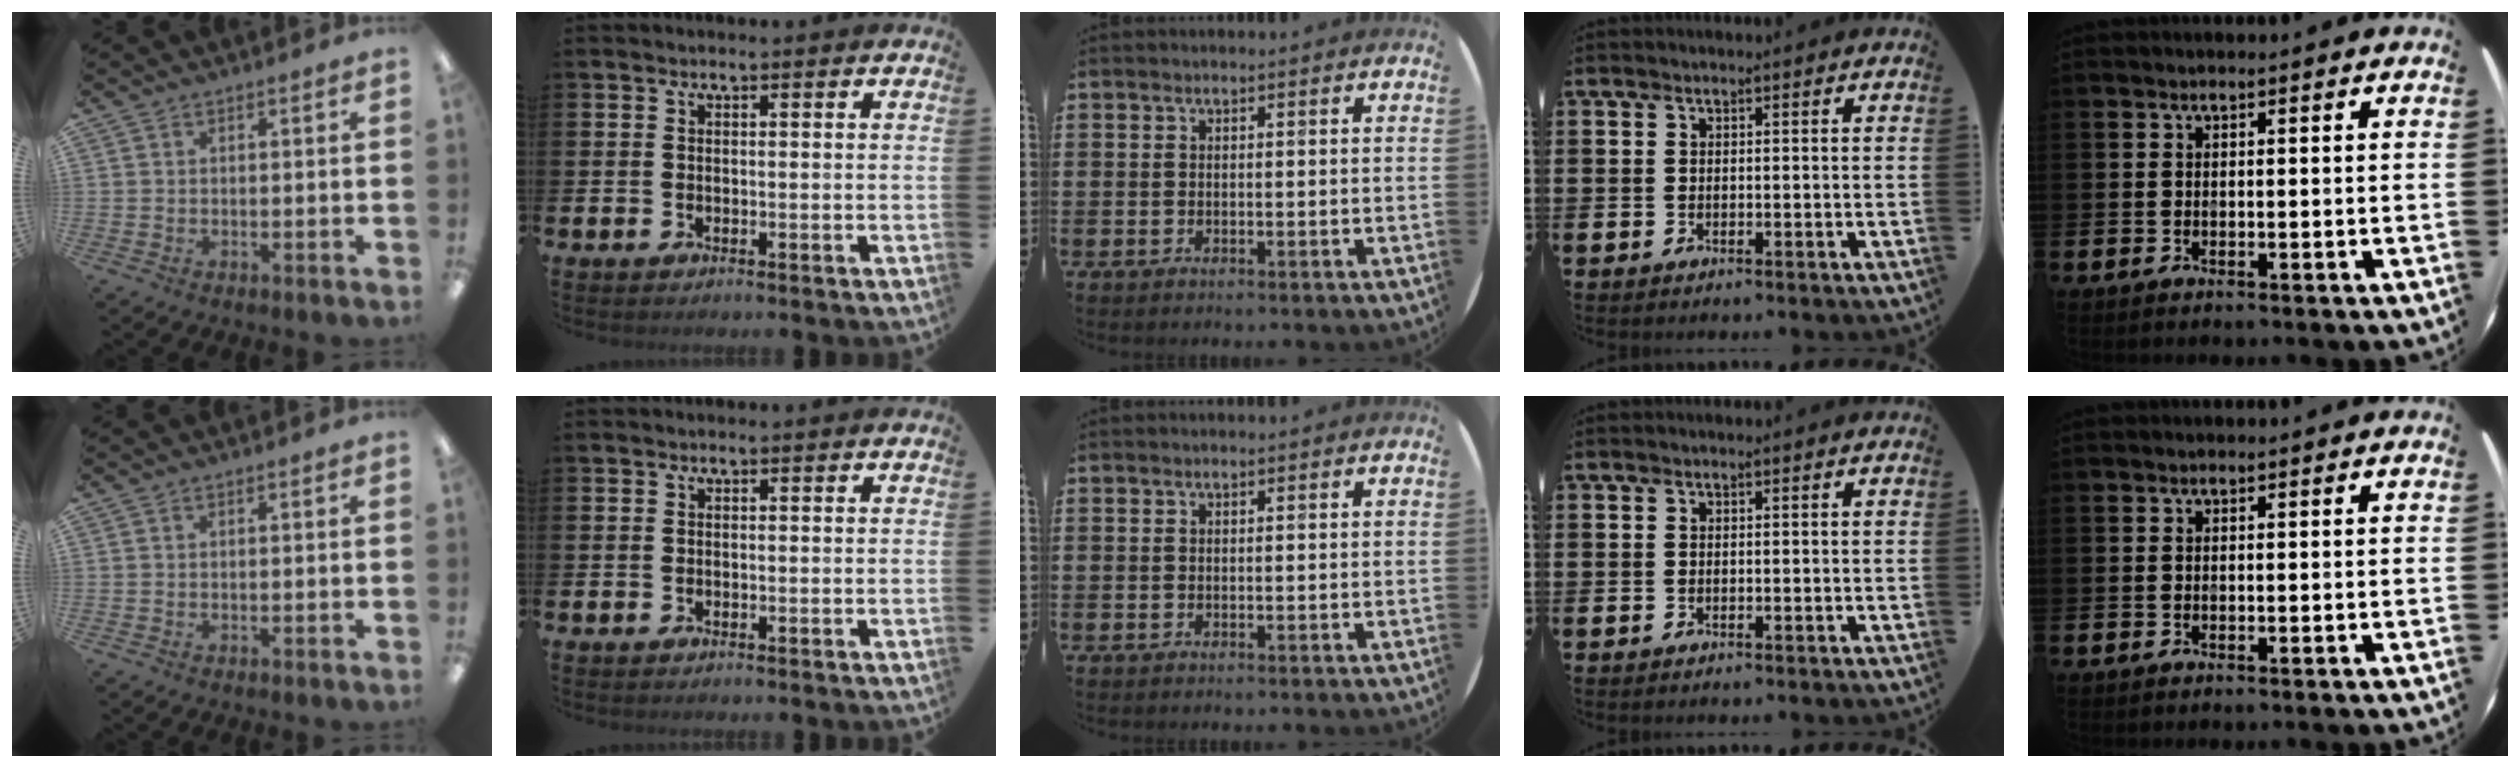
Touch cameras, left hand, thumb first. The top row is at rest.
{}